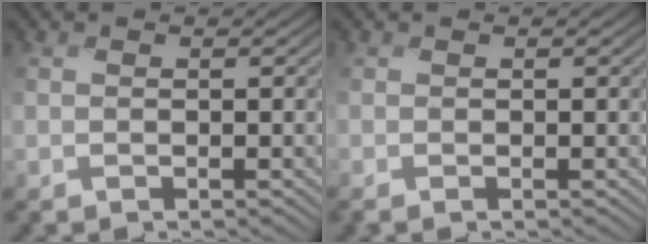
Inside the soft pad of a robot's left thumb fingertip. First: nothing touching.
{"total": 0.7, "force": [-0.4, 0.5, 0.4], "torque": [-0.014, -0.004, -0.010]}